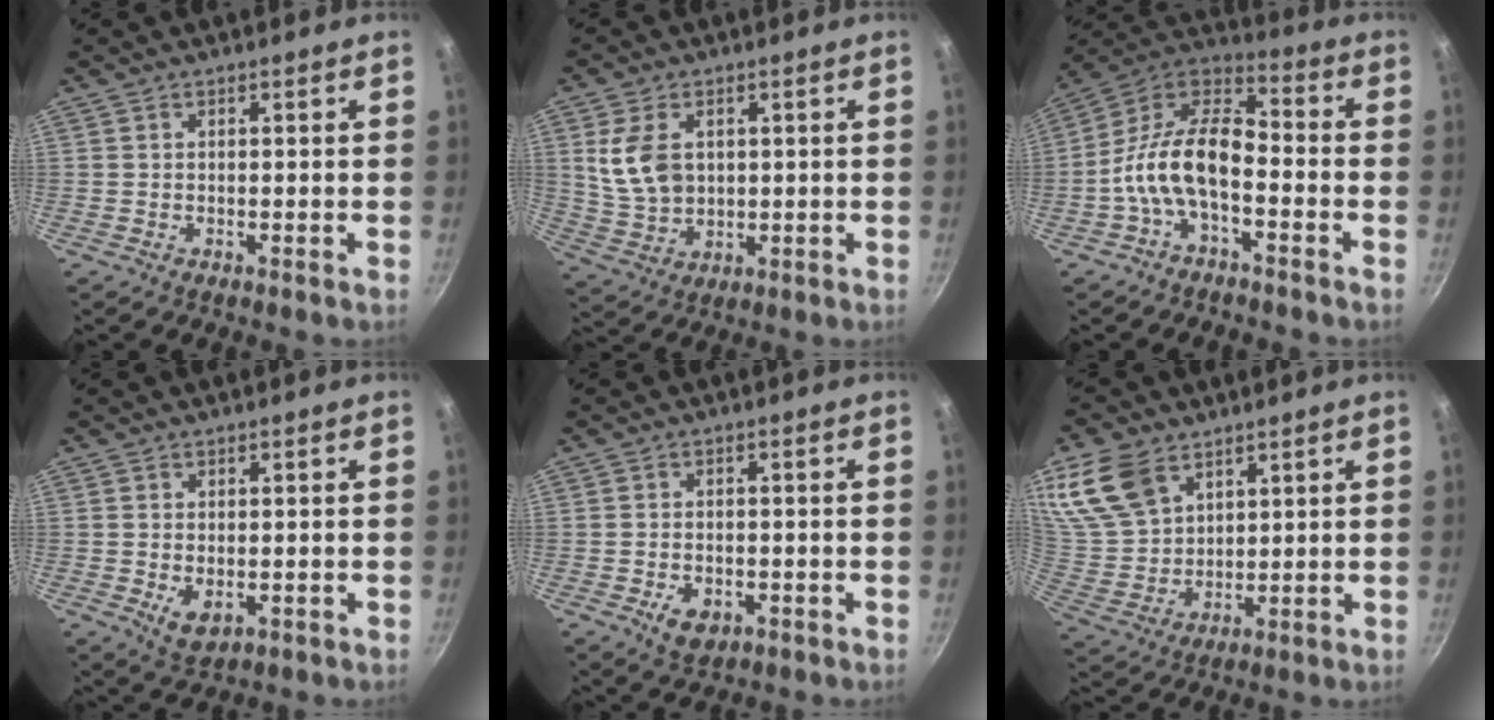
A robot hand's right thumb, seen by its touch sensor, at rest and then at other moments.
{"total": 9.3, "force": [2.0, 6.5, 6.3], "torque": [-0.110, -0.014, 0.048]}
{"total": 13.7, "force": [-4.2, 6.9, 11.0], "torque": [-0.198, 0.056, -0.100]}
{"total": 4.4, "force": [-0.7, 2.7, 3.3], "torque": [-0.054, -0.013, -0.004]}
{"total": 4.8, "force": [-1.8, 3.2, 3.1], "torque": [-0.046, 0.006, -0.022]}
{"total": 14.6, "force": [8.2, 9.6, 7.5], "torque": [-0.146, -0.020, 0.177]}